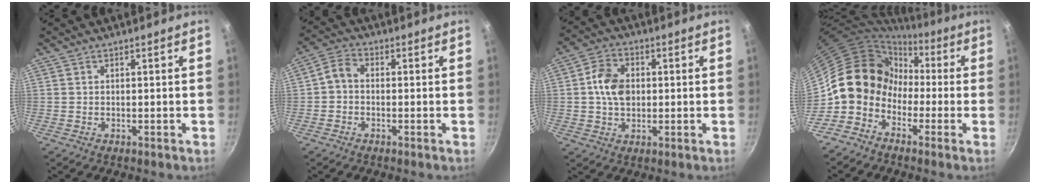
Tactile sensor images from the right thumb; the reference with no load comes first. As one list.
[{"total": 3.7, "force": [-0.8, 2.8, 2.3], "torque": [-0.049, 0.021, -0.029]}, {"total": 8.2, "force": [0.6, 5.9, 5.6], "torque": [-0.086, 0.012, 0.003]}, {"total": 10.9, "force": [-2.1, 9.5, 4.8], "torque": [-0.034, 0.040, -0.057]}]